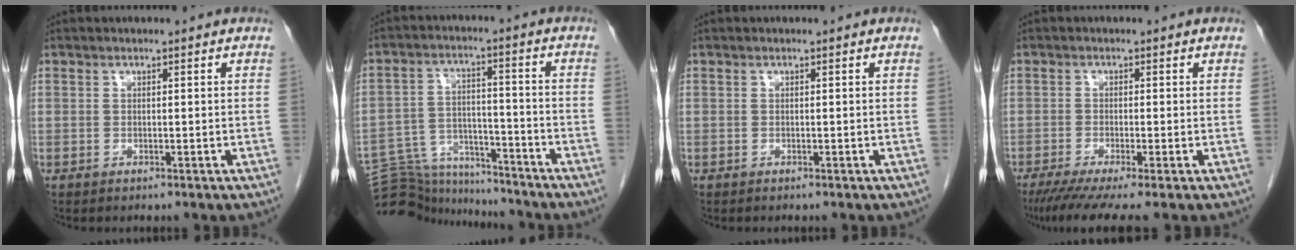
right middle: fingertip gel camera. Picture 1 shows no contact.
{"total": 13.1, "force": [-12.9, 2.2, 1.0], "torque": [-0.019, 0.030, -0.209]}
{"total": 0.0}
{"total": 7.3, "force": [-5.5, -0.1, 4.8], "torque": [-0.071, -0.019, -0.090]}